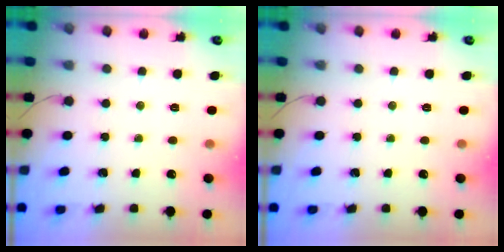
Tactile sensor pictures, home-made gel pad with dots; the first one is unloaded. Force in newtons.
{"total": 0.0}